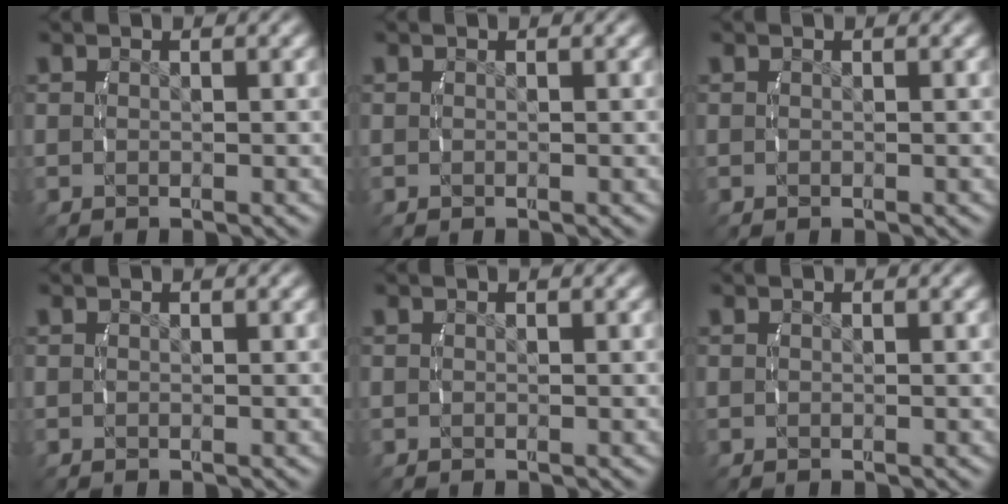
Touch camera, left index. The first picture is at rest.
{"total": 0.0}
{"total": 0.0}
{"total": 0.0}
{"total": 0.0}
{"total": 0.0}